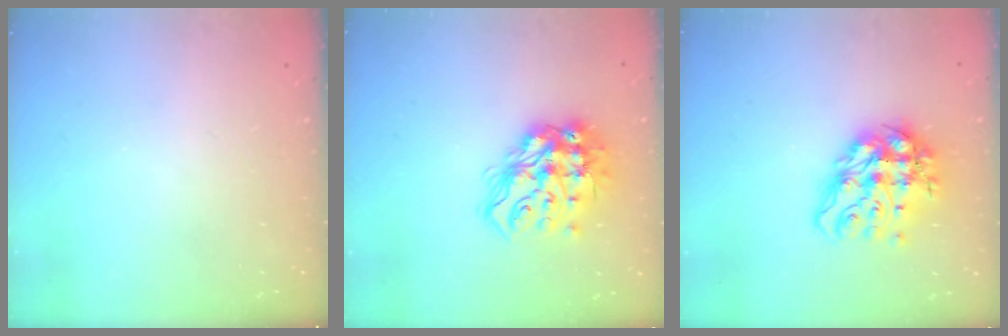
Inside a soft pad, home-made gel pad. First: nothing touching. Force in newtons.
{"total": 16.6, "press": 16.5, "slide": 1.9}
{"total": 15.4, "press": 15.2, "slide": 2.1}